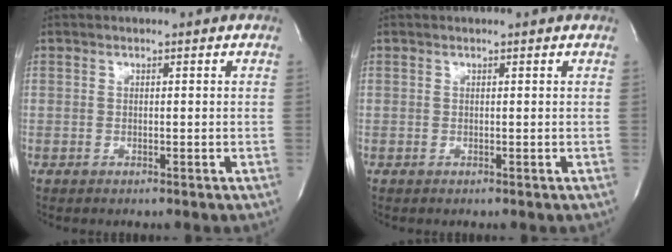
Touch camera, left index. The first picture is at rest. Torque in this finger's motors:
{"motor_torque": [0.14, -0.08, -0.03, 0.02]}